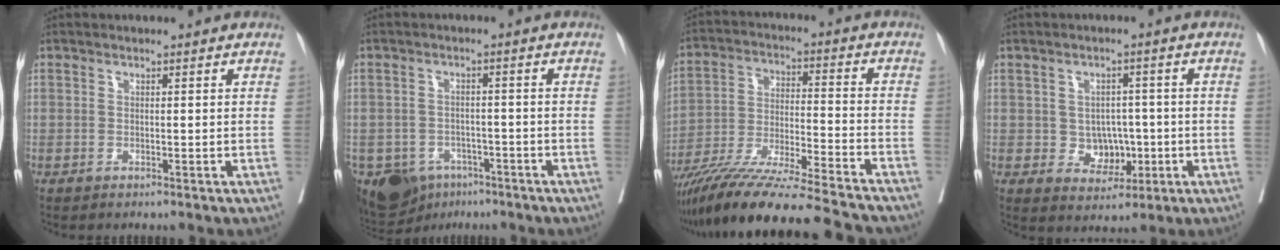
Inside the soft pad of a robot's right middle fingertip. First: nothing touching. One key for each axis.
{"total": 12.3, "fx": -7.3, "fy": 8.6, "fz": 4.9, "tx": -0.116, "ty": -0.004, "tz": -0.100}
{"total": 20.9, "fx": -18.2, "fy": -0.6, "fz": 10.2, "tx": -0.187, "ty": -0.041, "tz": -0.308}
{"total": 5.0, "fx": -0.7, "fy": 4.1, "fz": 2.8, "tx": -0.028, "ty": 0.007, "tz": -0.001}